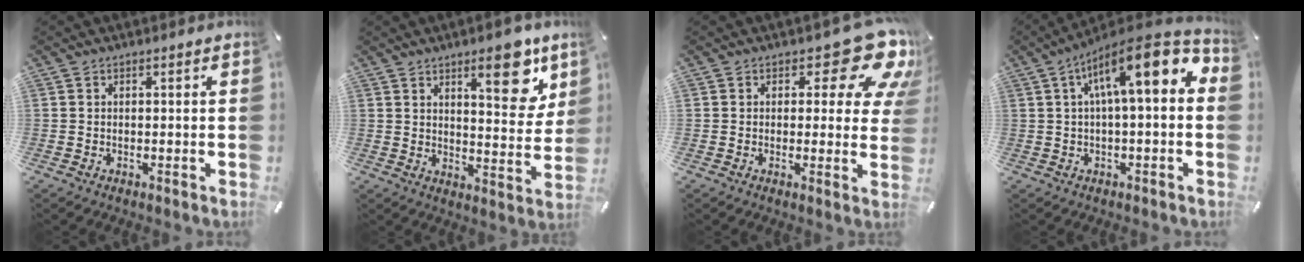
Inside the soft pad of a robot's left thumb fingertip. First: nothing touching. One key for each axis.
{"total": 12.9, "fx": 7.5, "fy": 4.8, "fz": 9.2, "tx": -0.098, "ty": -0.049, "tz": 0.117}
{"total": 13.8, "fx": 7.4, "fy": 6.2, "fz": 9.9, "tx": -0.113, "ty": -0.051, "tz": 0.122}
{"total": 13.9, "fx": 3.9, "fy": 4.4, "fz": 12.6, "tx": -0.193, "ty": -0.020, "tz": 0.061}